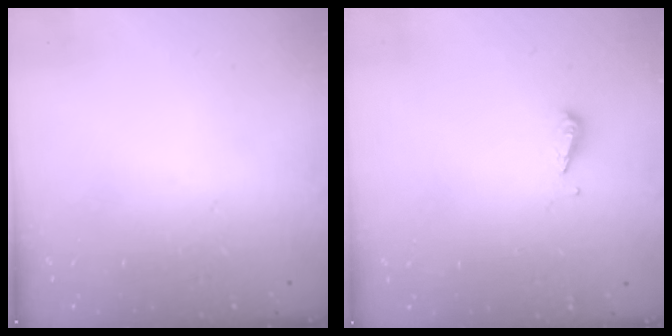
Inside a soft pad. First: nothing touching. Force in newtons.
{"total": 3.1, "press": 3.1, "slide": 0.2}